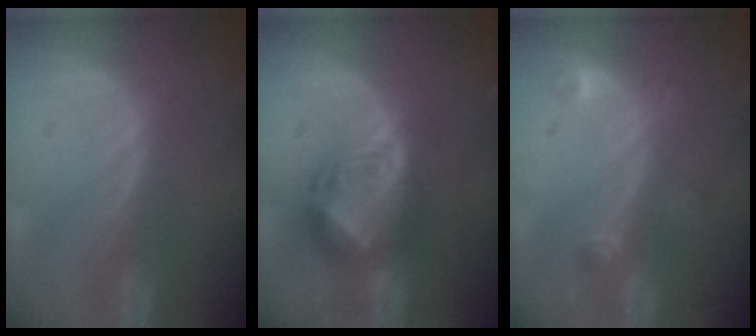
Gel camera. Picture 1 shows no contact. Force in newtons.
{"total": 7.5, "press": 6.7, "slide": 3.5}
{"total": 2.7, "press": 2.7, "slide": 0.3}